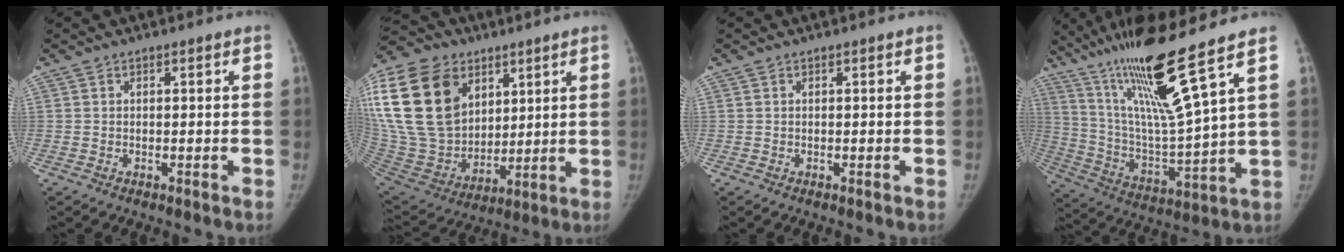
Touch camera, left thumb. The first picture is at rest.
{"total": 32.1, "force": [11.5, 22.7, 19.5], "torque": [-0.438, 0.017, 0.235]}
{"total": 0.0}
{"total": 19.9, "force": [13.0, 0.2, 15.1], "torque": [-0.257, -0.069, 0.241]}